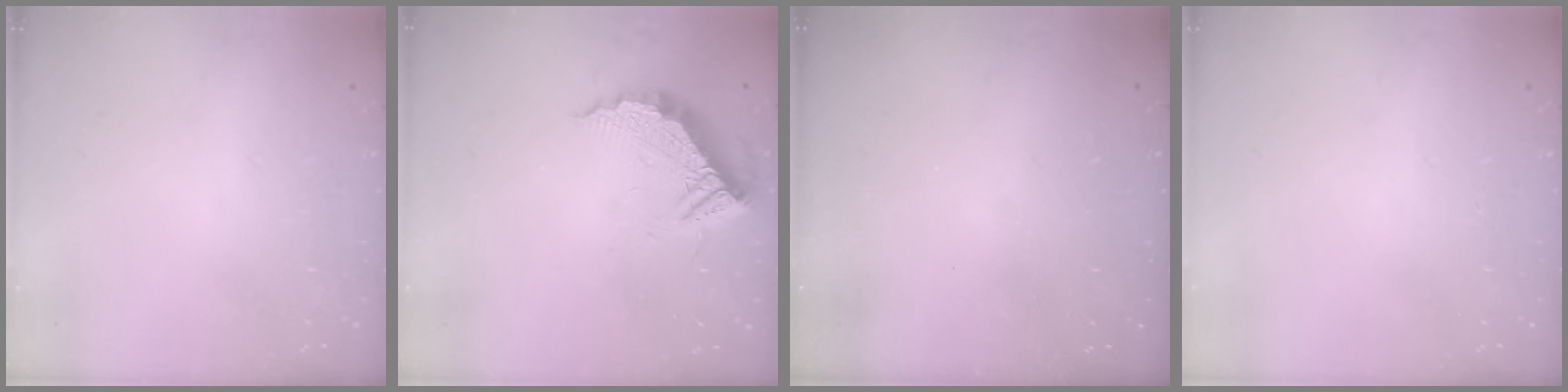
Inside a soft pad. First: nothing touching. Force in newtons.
{"total": 12.0, "press": 12.0, "slide": 0.8}
{"total": 3.1, "press": 3.1, "slide": 0.1}
{"total": 0.0}